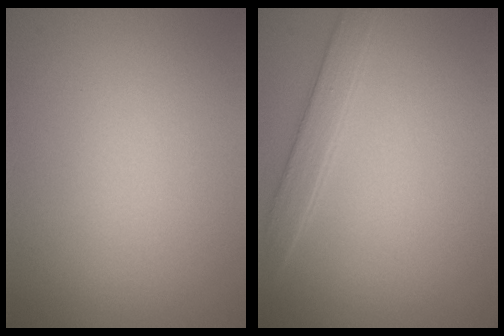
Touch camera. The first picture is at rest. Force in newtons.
{"total": 2.2, "press": 2.2, "slide": 0.1}